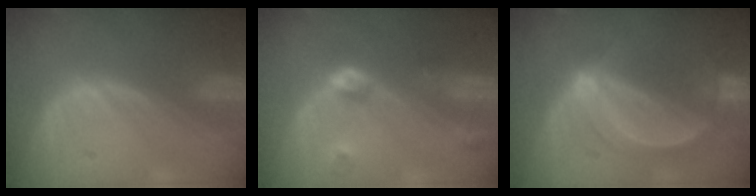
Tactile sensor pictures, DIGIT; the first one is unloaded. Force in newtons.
{"total": 4.6, "press": 4.1, "slide": 2.1}
{"total": 5.9, "press": 5.5, "slide": 2.1}